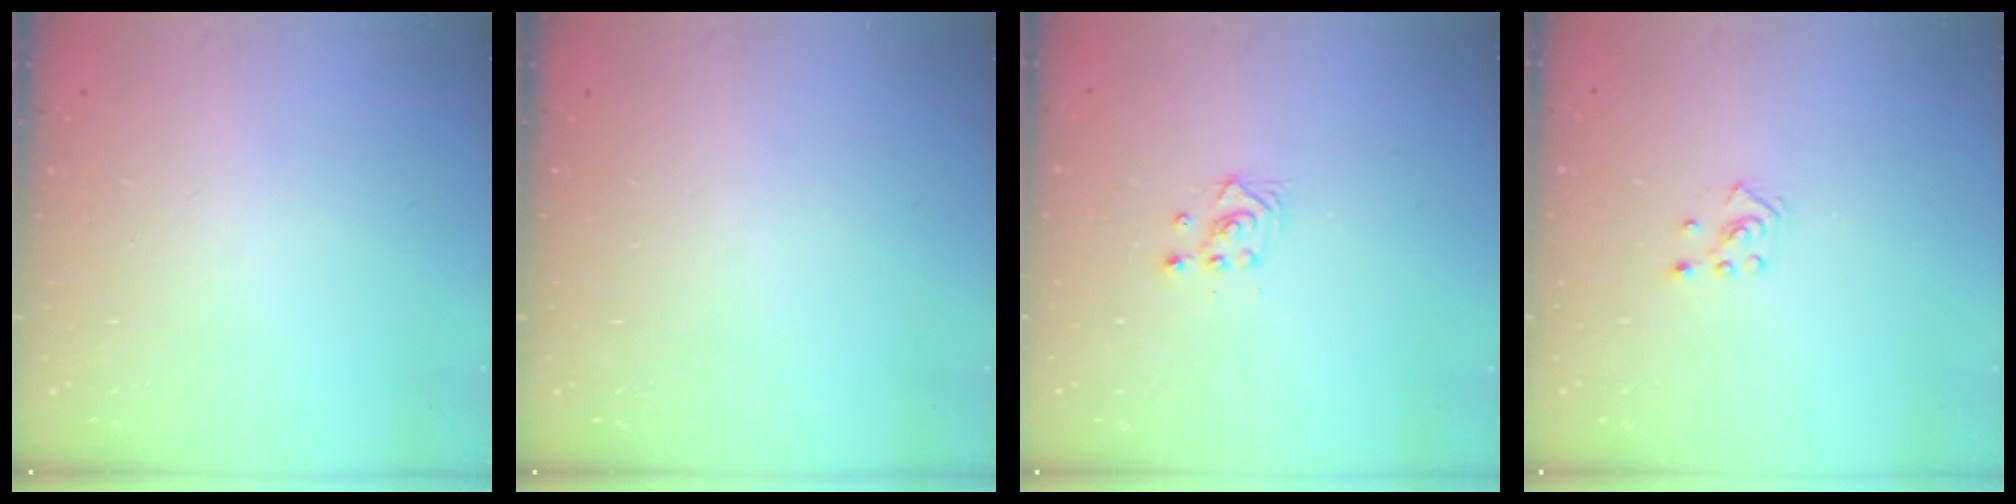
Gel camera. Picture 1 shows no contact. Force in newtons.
{"total": 0.0}
{"total": 2.3, "press": 2.3, "slide": 0.3}
{"total": 2.8, "press": 2.7, "slide": 0.7}